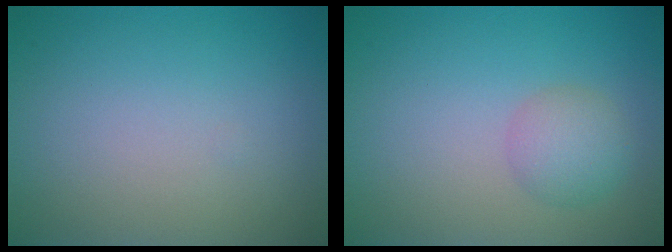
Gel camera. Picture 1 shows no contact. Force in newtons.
{"total": 2.5, "press": 2.5, "slide": 0.0}